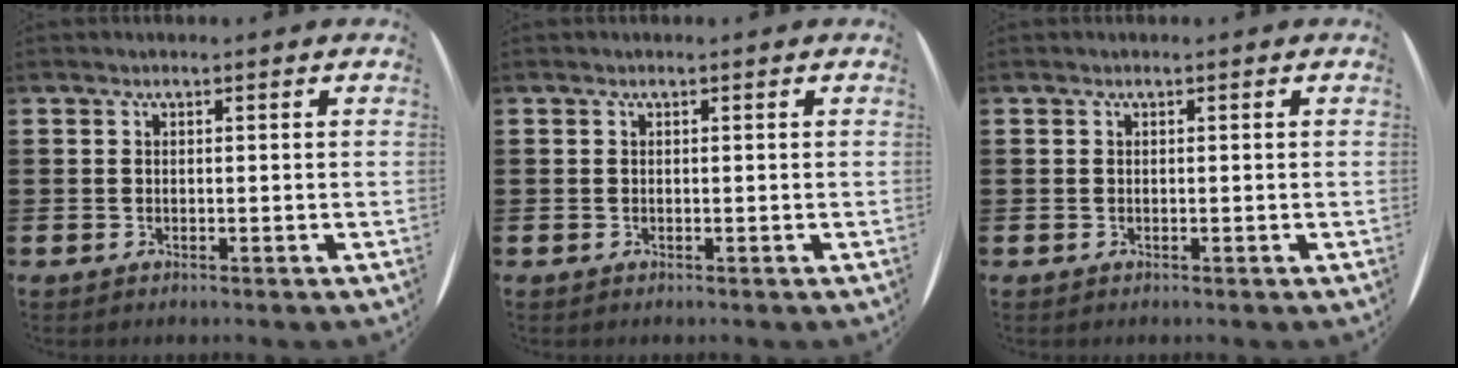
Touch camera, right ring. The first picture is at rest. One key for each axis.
{"total": 0.0}
{"total": 0.0}